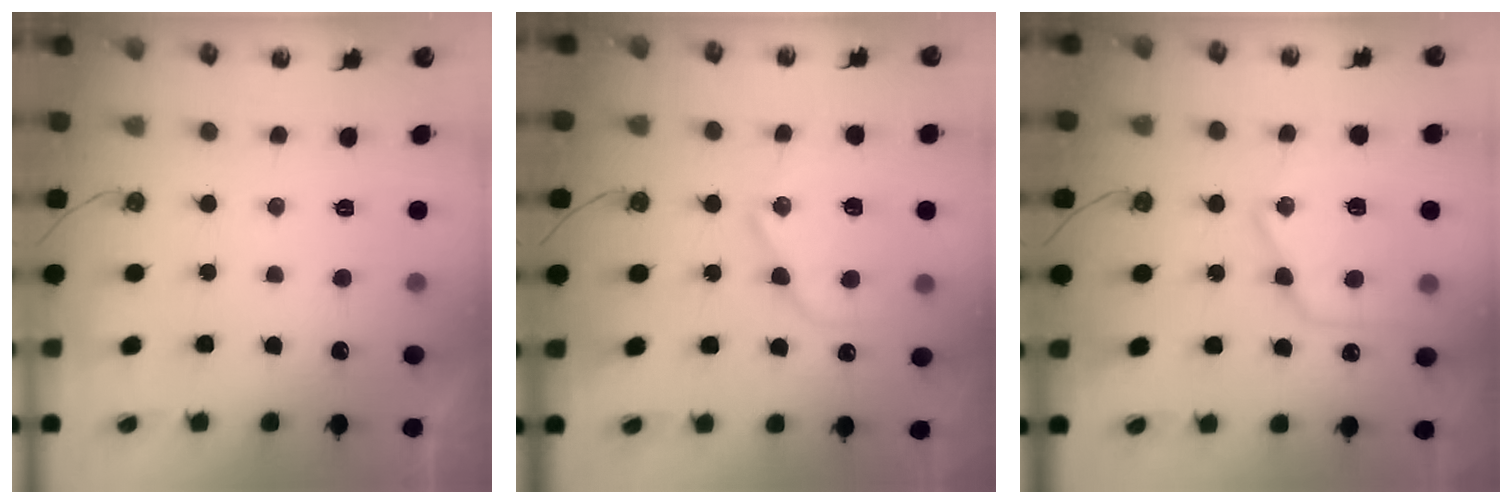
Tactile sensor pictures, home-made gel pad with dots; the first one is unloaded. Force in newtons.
{"total": 16.7, "press": 16.6, "slide": 1.4}
{"total": 18.1, "press": 18.0, "slide": 1.6}